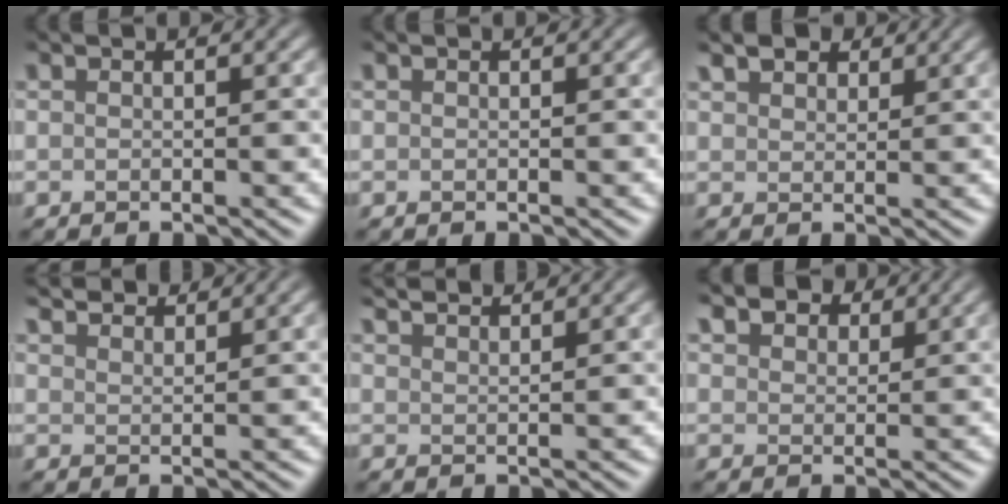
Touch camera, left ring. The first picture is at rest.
{"total": 0.0}
{"total": 2.7, "force": [2.1, 1.4, 1.0], "torque": [-0.024, 0.002, 0.040]}
{"total": 4.3, "force": [4.1, 0.7, 1.3], "torque": [-0.022, 0.007, 0.061]}
{"total": 3.5, "force": [3.2, 0.6, 1.2], "torque": [-0.005, 0.008, 0.043]}
{"total": 4.3, "force": [3.4, 2.2, 1.6], "torque": [-0.042, 0.000, 0.059]}